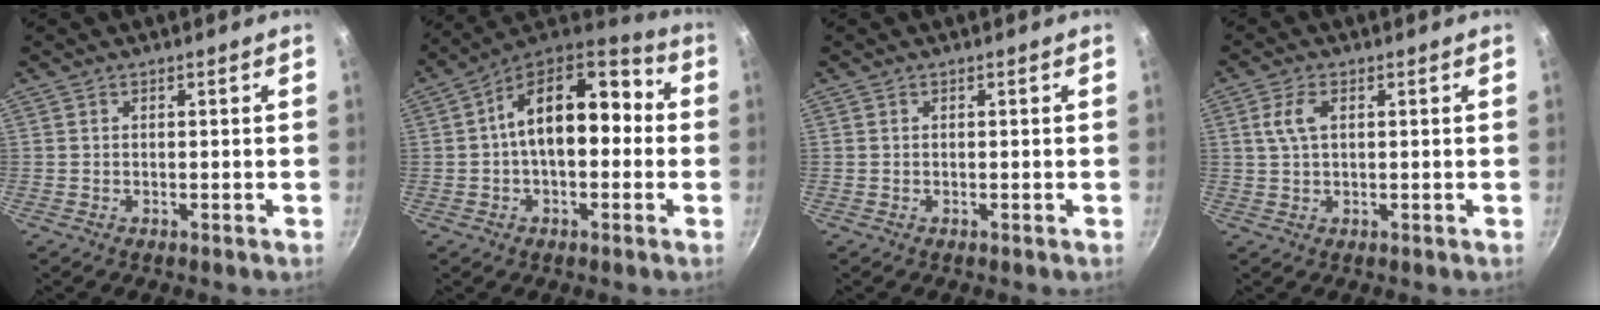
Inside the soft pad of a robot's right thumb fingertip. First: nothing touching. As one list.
[{"total": 17.7, "force": [1.1, 10.0, 14.6], "torque": [-0.199, 0.050, 0.007]}, {"total": 0.0}, {"total": 4.0, "force": [1.1, 2.1, 3.3], "torque": [-0.078, 0.008, 0.022]}]